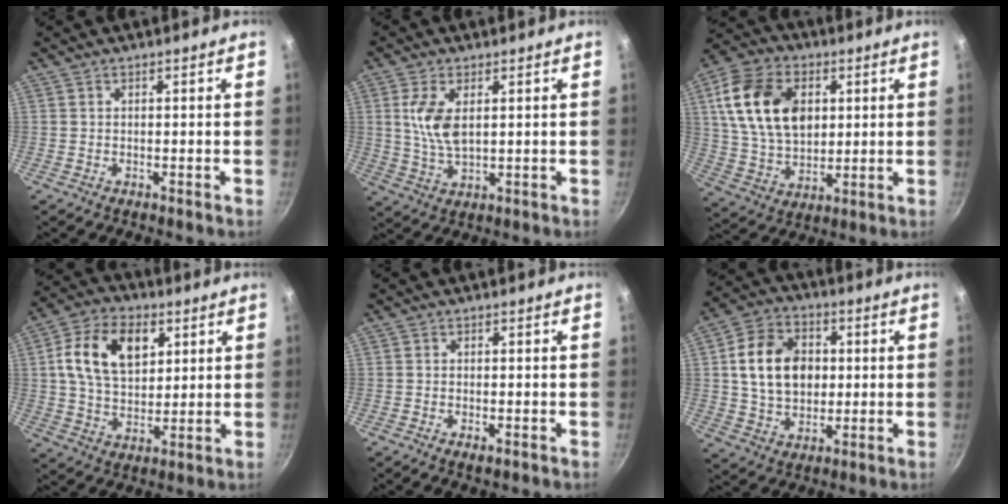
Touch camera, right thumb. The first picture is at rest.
{"total": 7.4, "force": [1.7, 3.7, 6.2], "torque": [-0.121, -0.009, 0.037]}
{"total": 18.2, "force": [4.4, 12.5, 12.5], "torque": [-0.213, -0.004, 0.081]}
{"total": 14.5, "force": [4.4, 9.5, 10.1], "torque": [-0.158, -0.003, 0.069]}
{"total": 1.9, "force": [-0.8, 0.8, 1.5], "torque": [-0.029, -0.002, -0.015]}
{"total": 14.2, "force": [1.6, 10.6, 9.3], "torque": [-0.141, 0.010, 0.024]}